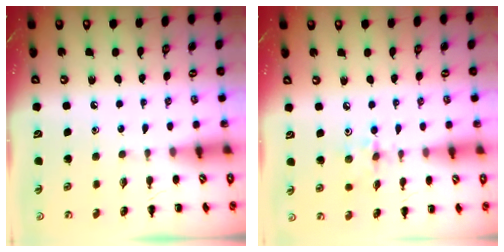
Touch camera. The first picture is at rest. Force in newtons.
{"total": 2.7, "press": 2.7, "slide": 0.5}